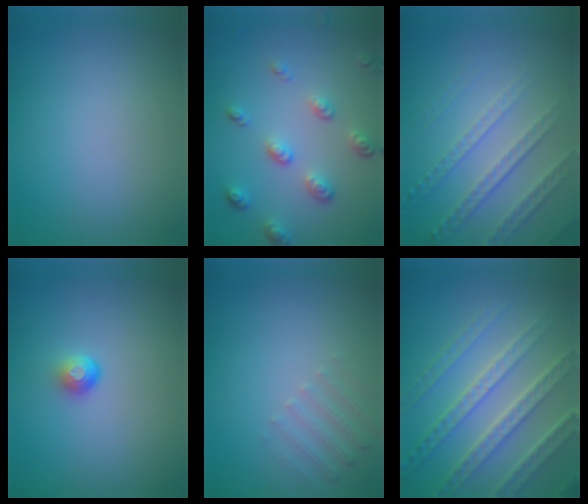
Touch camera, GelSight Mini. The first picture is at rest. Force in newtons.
{"total": 3.4, "press": 2.6, "slide": 2.3}
{"total": 3.7, "press": 3.1, "slide": 1.9}
{"total": 1.5, "press": 0.9, "slide": 1.2}
{"total": 1.6, "press": 1.6, "slide": 0.4}
{"total": 7.2, "press": 5.5, "slide": 4.6}